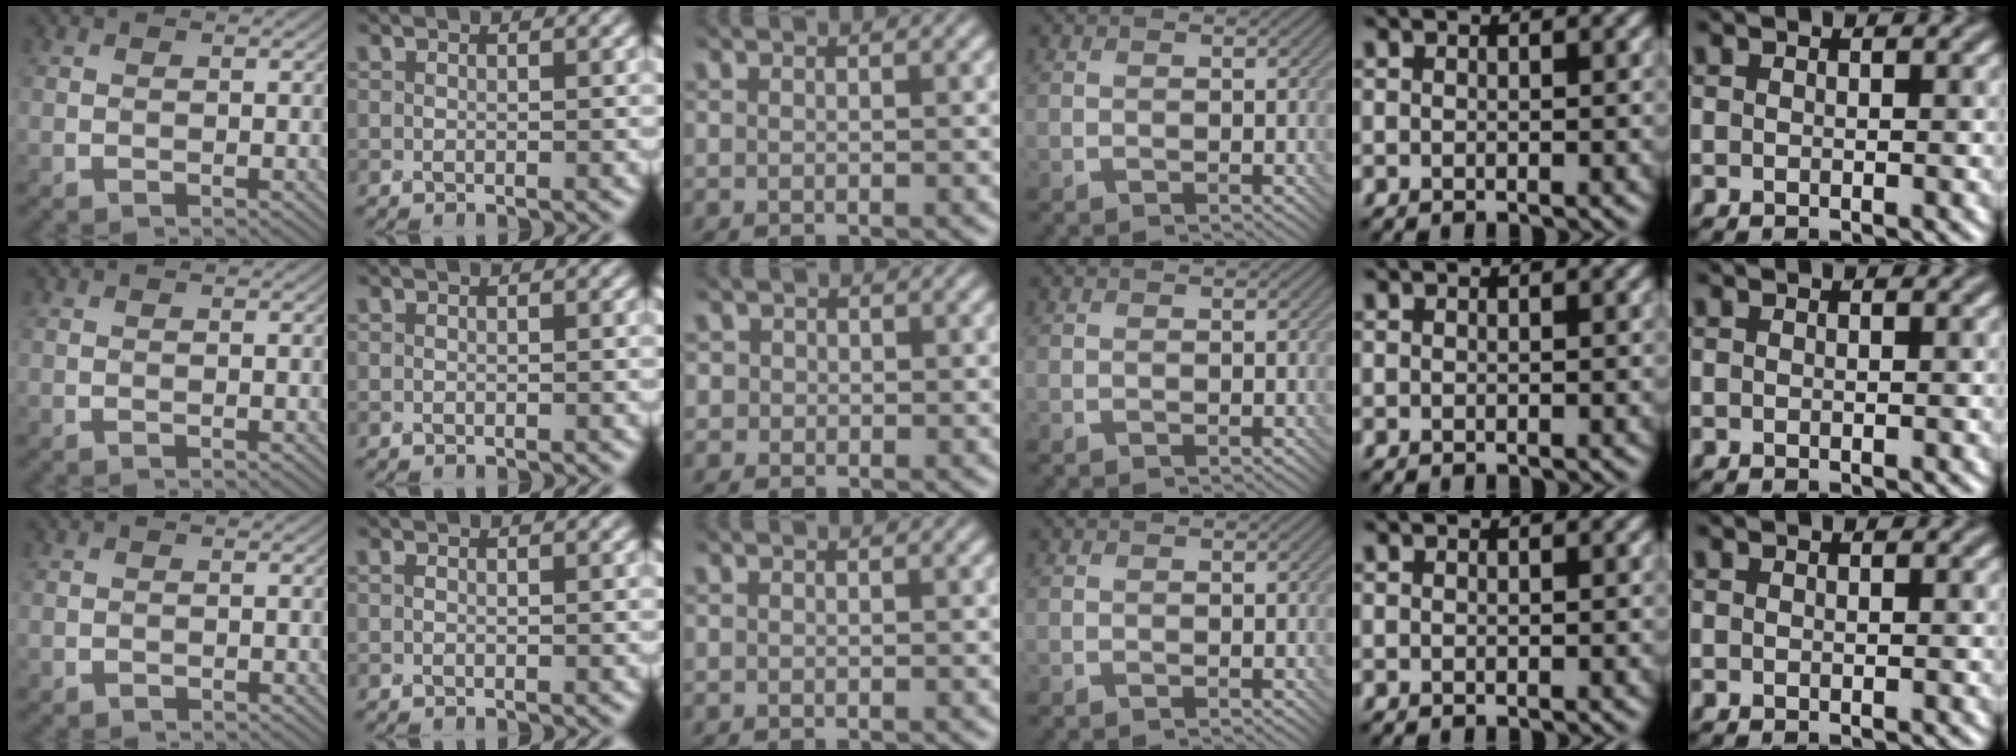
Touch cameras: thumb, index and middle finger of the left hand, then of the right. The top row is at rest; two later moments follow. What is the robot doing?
{"motion": "screw", "object": "bottle cap"}